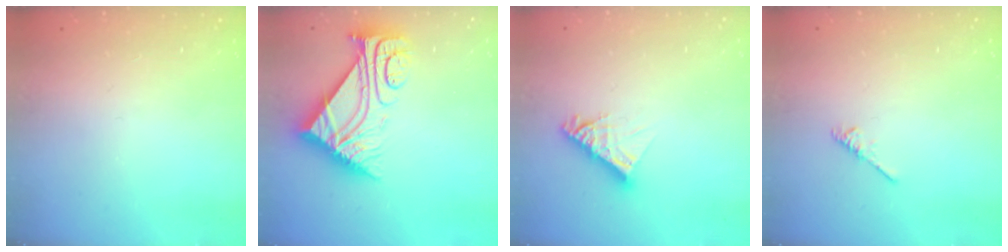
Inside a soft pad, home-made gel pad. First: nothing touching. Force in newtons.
{"total": 11.2, "press": 11.2, "slide": 1.0}
{"total": 8.4, "press": 8.4, "slide": 0.7}
{"total": 1.9, "press": 1.8, "slide": 0.5}